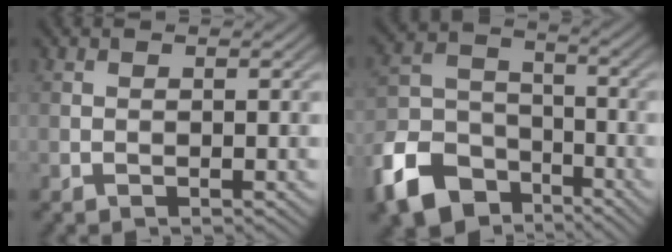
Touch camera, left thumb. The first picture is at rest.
{"total": 12.4, "force": [-7.5, 7.8, 6.0], "torque": [-0.150, -0.023, -0.155]}